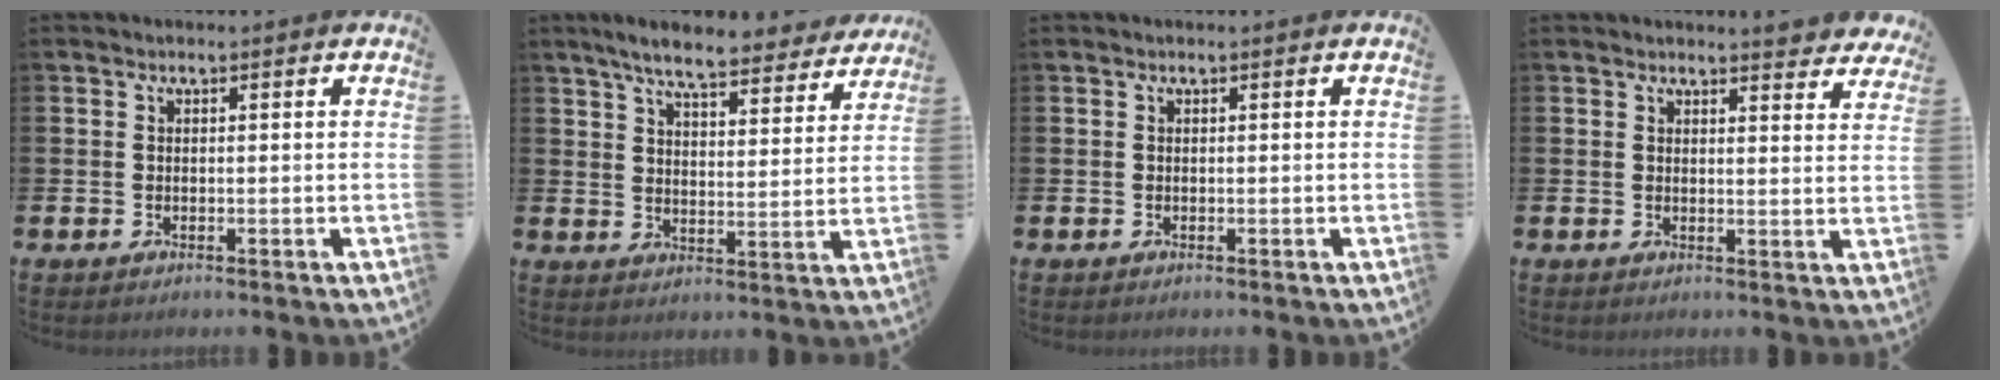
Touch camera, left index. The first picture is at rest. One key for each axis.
{"total": 7.6, "fx": 6.9, "fy": 1.4, "fz": 2.9, "tx": -0.066, "ty": -0.037, "tz": 0.117}
{"total": 0.0}
{"total": 3.3, "fx": 3.3, "fy": 0.3, "fz": 0.2, "tx": 0.006, "ty": -0.023, "tz": 0.057}